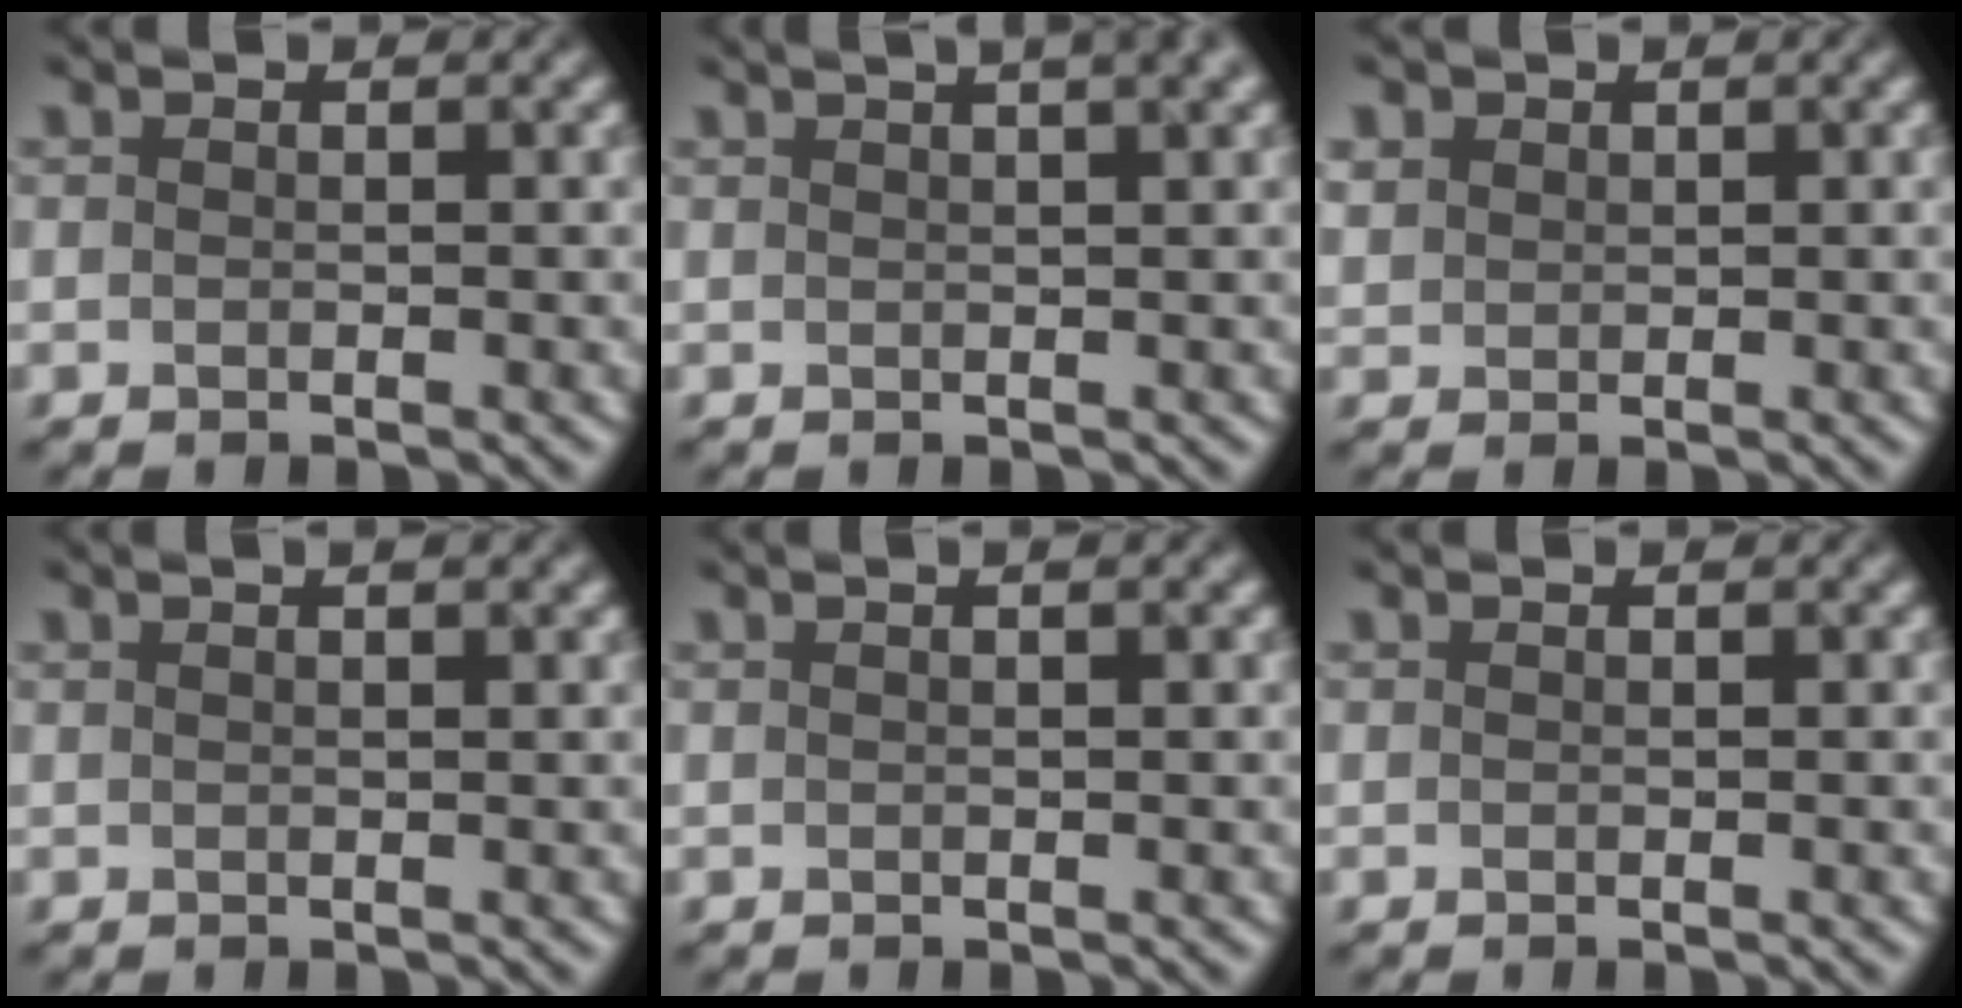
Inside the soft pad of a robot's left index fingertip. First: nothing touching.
{"total": 7.4, "force": [4.3, 3.2, 5.1], "torque": [-0.024, 0.055, 0.019]}
{"total": 1.4, "force": [0.8, 1.2, 0.3], "torque": [-0.006, -0.001, 0.016]}
{"total": 3.3, "force": [1.9, 1.4, 2.3], "torque": [-0.008, 0.015, -0.002]}
{"total": 1.9, "force": [1.0, 0.7, 1.5], "torque": [-0.010, 0.000, -0.002]}
{"total": 0.0}